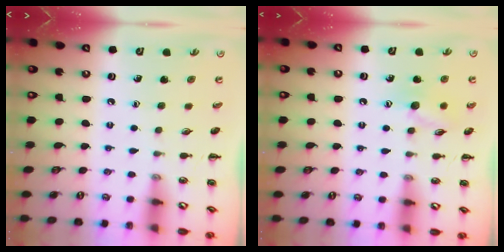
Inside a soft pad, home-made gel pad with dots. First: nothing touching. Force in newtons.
{"total": 8.6, "press": 8.5, "slide": 1.2}